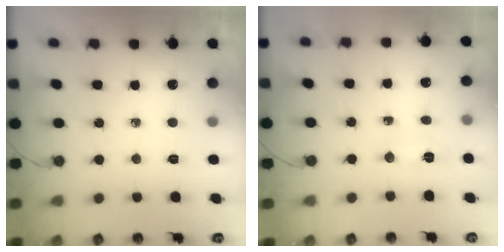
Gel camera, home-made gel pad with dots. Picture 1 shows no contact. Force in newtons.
{"total": 3.0, "press": 2.8, "slide": 1.1}